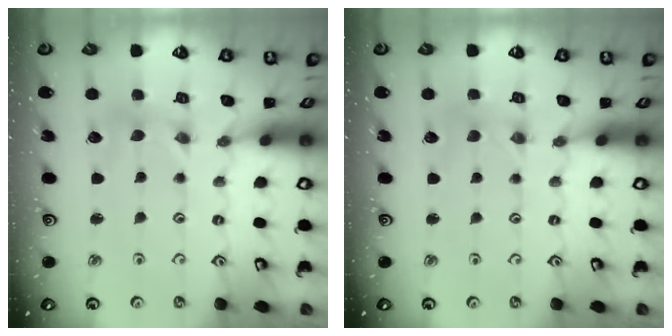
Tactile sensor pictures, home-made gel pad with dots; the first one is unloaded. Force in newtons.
{"total": 0.0}